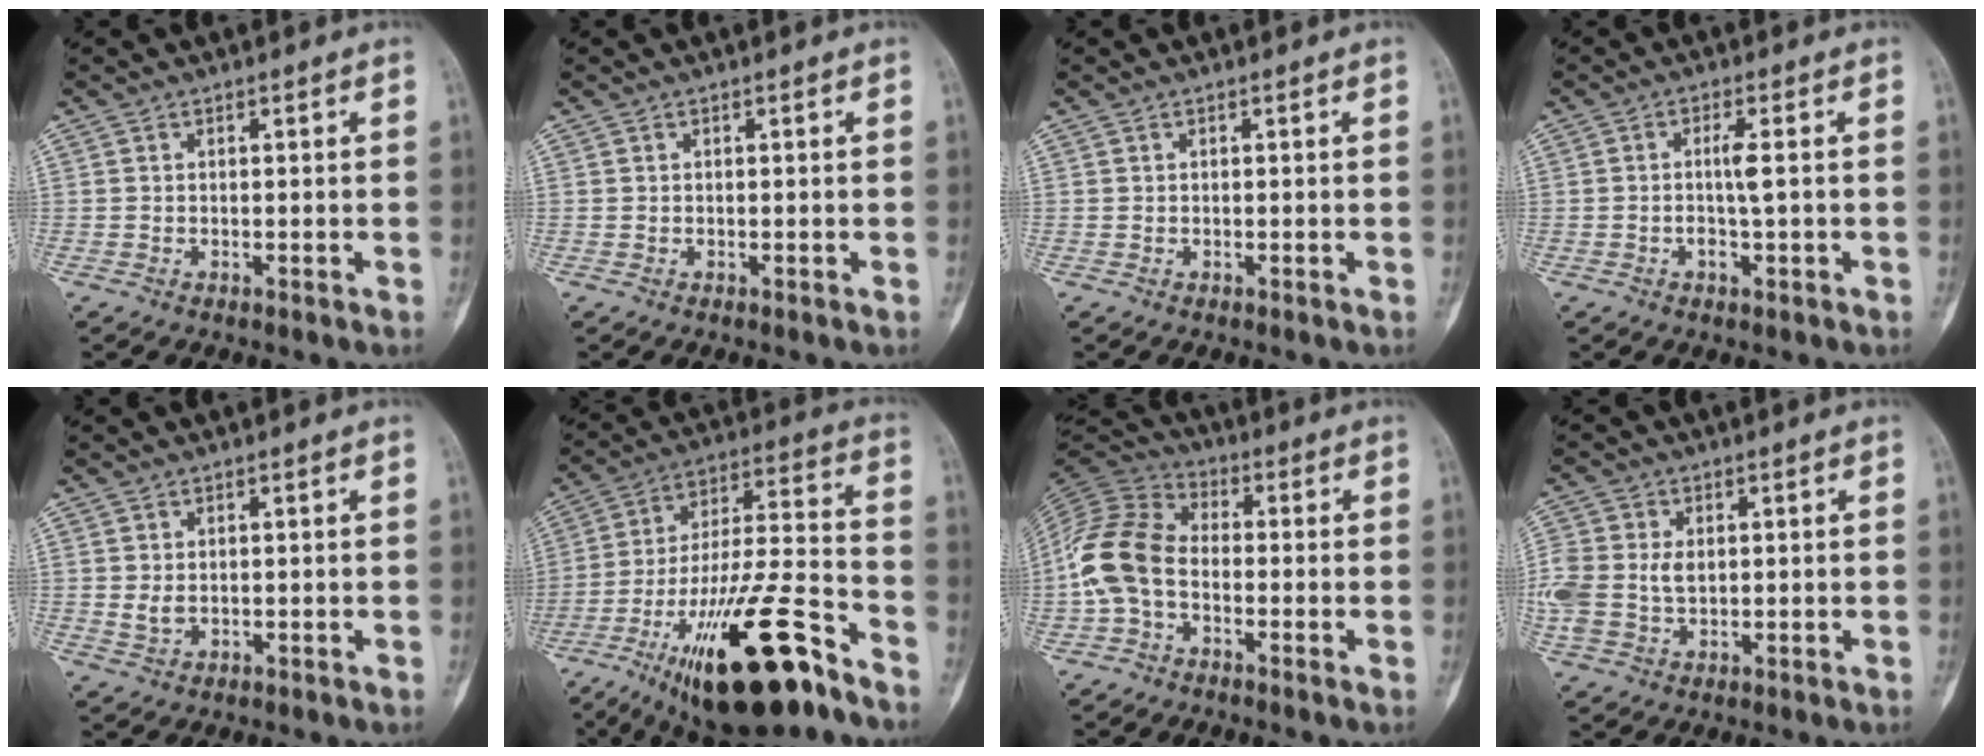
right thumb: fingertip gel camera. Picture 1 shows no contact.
{"total": 0.0}
{"total": 0.0}
{"total": 3.8, "force": [-0.4, 1.0, 3.7], "torque": [-0.076, 0.005, -0.007]}
{"total": 2.1, "force": [0.3, 1.5, 1.4], "torque": [-0.025, -0.005, 0.012]}
{"total": 25.9, "force": [-14.9, 7.1, 20.0], "torque": [-0.336, 0.070, -0.245]}
{"total": 11.8, "force": [-2.5, 7.8, 8.4], "torque": [-0.173, 0.034, -0.064]}
{"total": 12.1, "force": [0.8, 9.0, 8.1], "torque": [-0.219, 0.008, 0.026]}